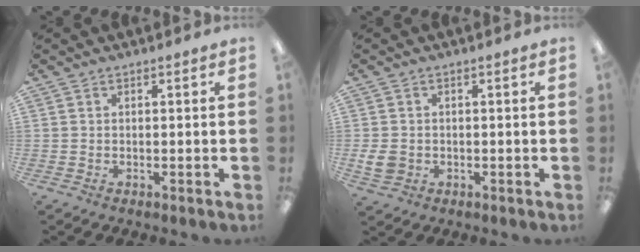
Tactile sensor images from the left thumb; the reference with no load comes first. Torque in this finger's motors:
{"motor_torque": [-0.30, 0.56, 0.33, -0.19, 0.00]}